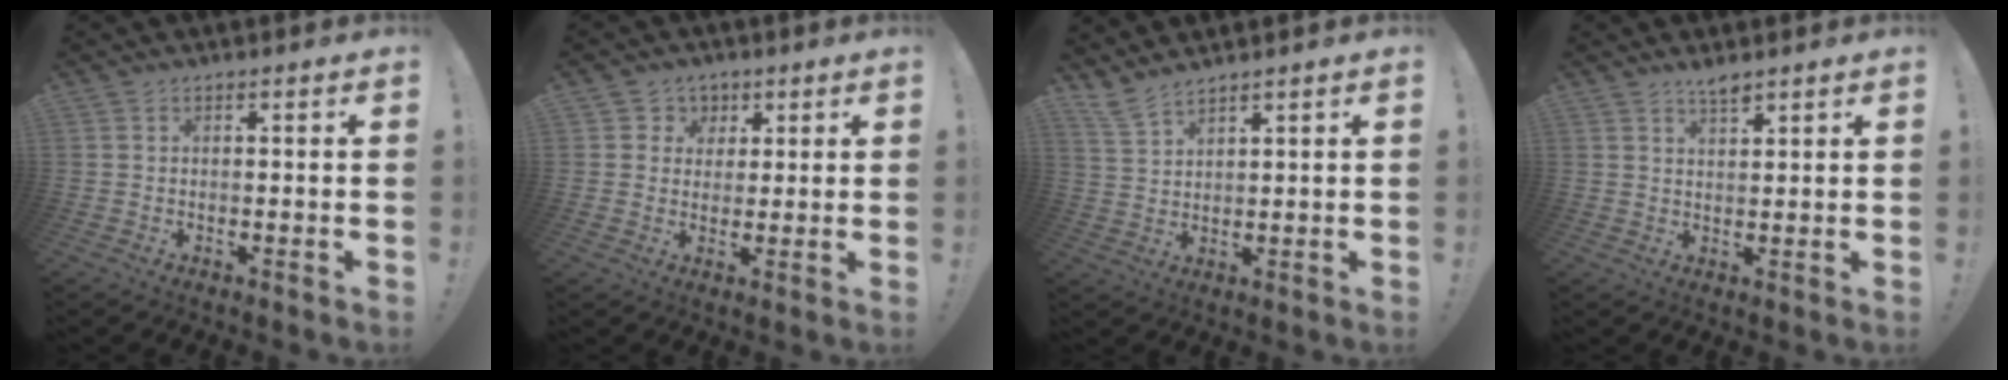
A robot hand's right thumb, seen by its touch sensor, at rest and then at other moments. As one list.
[{"total": 5.0, "force": [1.5, 4.7, 0.7], "torque": [-0.013, -0.009, 0.028]}, {"total": 5.4, "force": [4.8, 1.0, 2.3], "torque": [-0.064, -0.020, 0.093]}, {"total": 3.4, "force": [2.7, 0.6, 1.9], "torque": [-0.029, -0.016, 0.046]}]